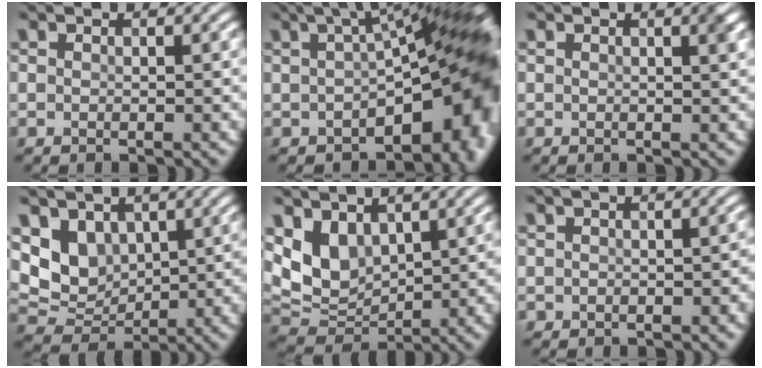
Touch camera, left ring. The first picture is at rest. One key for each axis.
{"total": 13.8, "fx": -2.2, "fy": 6.5, "fz": 12.0, "tx": -0.127, "ty": -0.036, "tz": -0.007}
{"total": 0.8, "fx": 0.6, "fy": -0.1, "fz": 0.6, "tx": 0.004, "ty": 0.011, "tz": -0.004}
{"total": 6.6, "fx": 1.4, "fy": 5.3, "fz": 3.6, "tx": -0.070, "ty": -0.024, "tz": 0.022}
{"total": 6.8, "fx": 1.7, "fy": 5.1, "fz": 4.2, "tx": -0.086, "ty": -0.022, "tz": 0.027}
{"total": 2.9, "fx": -0.8, "fy": 1.8, "fz": 2.1, "tx": -0.025, "ty": 0.000, "tz": -0.021}